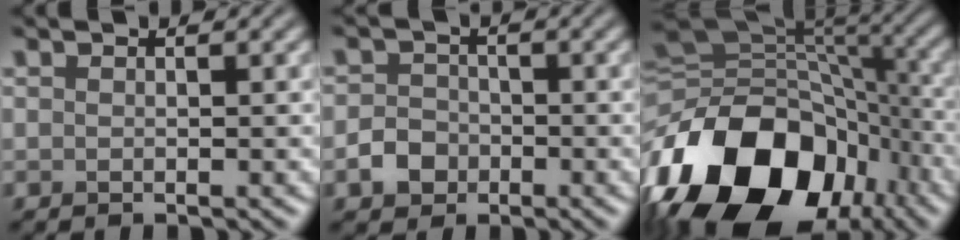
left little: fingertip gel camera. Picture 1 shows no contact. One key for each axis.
{"total": 2.5, "fx": -1.1, "fy": 2.0, "fz": 1.0, "tx": -0.011, "ty": 0.002, "tz": -0.024}
{"total": 17.5, "fx": -8.1, "fy": 11.7, "fz": 10.2, "tx": -0.203, "ty": -0.021, "tz": -0.134}